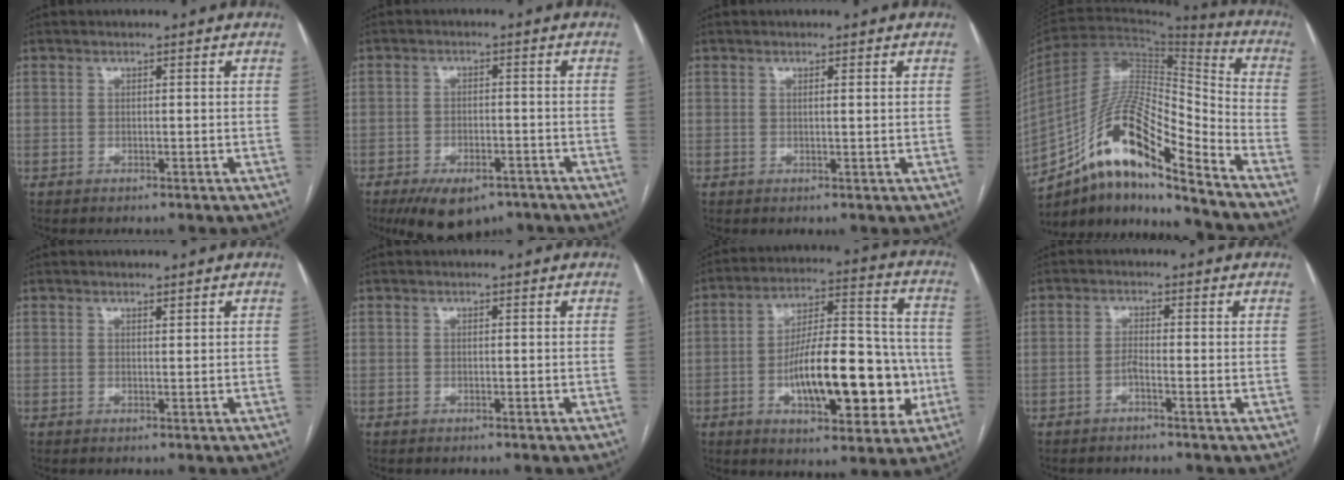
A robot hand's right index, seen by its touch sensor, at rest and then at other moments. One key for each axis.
{"total": 9.2, "fx": -6.6, "fy": 4.3, "fz": 4.8, "tx": -0.073, "ty": -0.001, "tz": -0.099}
{"total": 0.9, "fx": 0.4, "fy": -0.1, "fz": 0.8, "tx": -0.015, "ty": 0.000, "tz": 0.006}
{"total": 18.2, "fx": -11.8, "fy": 3.0, "fz": 13.4, "tx": -0.255, "ty": 0.019, "tz": -0.207}
{"total": 0.6, "fx": 0.5, "fy": 0.0, "fz": 0.3, "tx": -0.007, "ty": -0.005, "tz": 0.009}
{"total": 0.0}
{"total": 18.8, "fx": -4.3, "fy": 6.6, "fz": 17.1, "tx": -0.270, "ty": 0.024, "tz": -0.060}
{"total": 1.6, "fx": -0.8, "fy": 0.0, "fz": 1.4, "tx": -0.026, "ty": 0.001, "tz": -0.019}